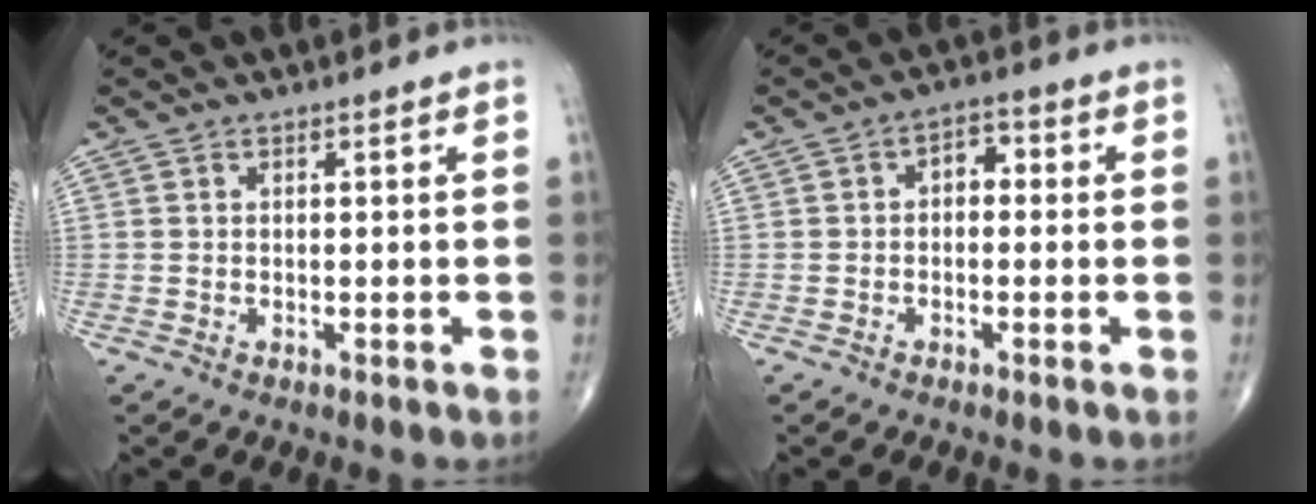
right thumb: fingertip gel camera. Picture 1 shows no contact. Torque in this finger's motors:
{"motor_torque": [-0.29, -0.18, -0.08, -0.07, -0.05]}